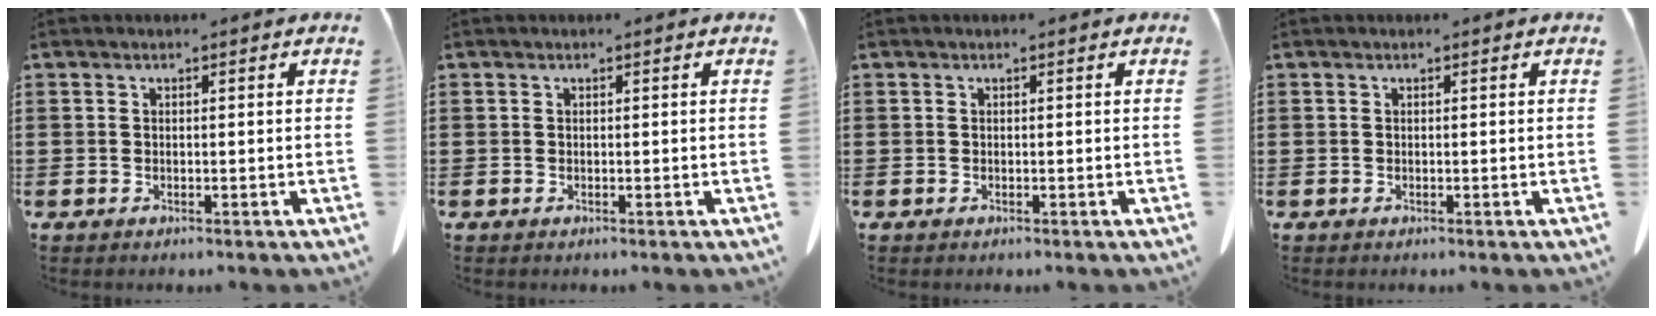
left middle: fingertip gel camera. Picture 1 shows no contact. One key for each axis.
{"total": 0.0}
{"total": 0.0}
{"total": 0.0}